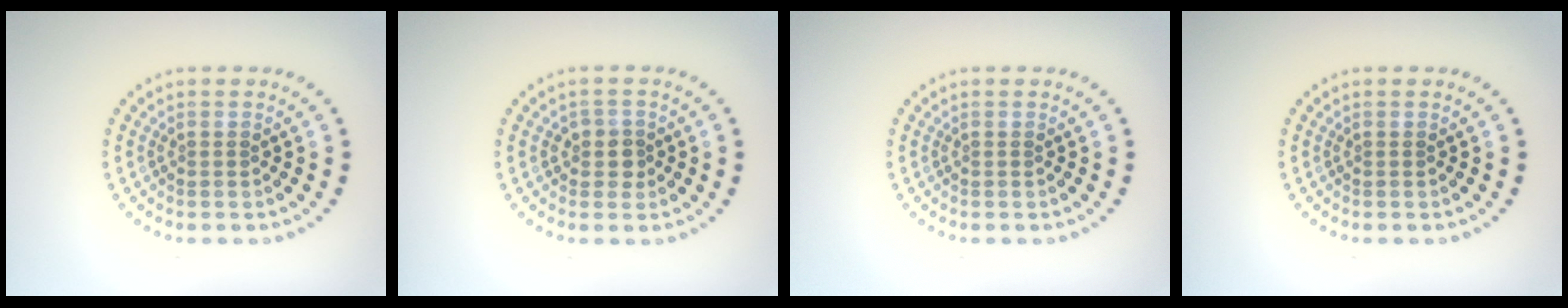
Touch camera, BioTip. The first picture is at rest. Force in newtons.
{"total": 1.8, "press": 1.6, "slide": 0.9}
{"total": 0.0}
{"total": 0.0}